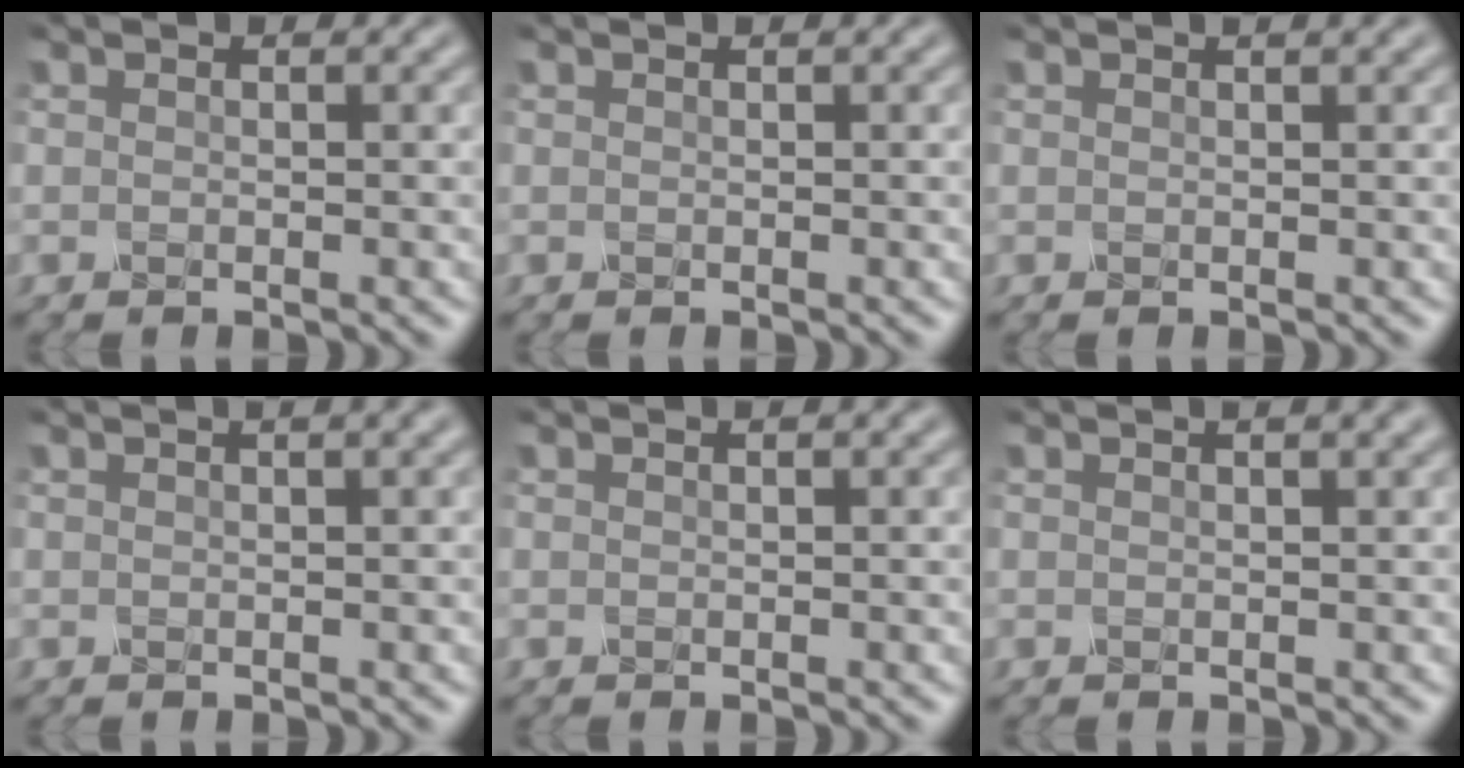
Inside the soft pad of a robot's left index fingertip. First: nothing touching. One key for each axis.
{"total": 0.0}
{"total": 1.5, "fx": 1.0, "fy": 0.5, "fz": 1.0, "tx": -0.011, "ty": 0.003, "tz": 0.004}
{"total": 2.1, "fx": 1.2, "fy": 0.6, "fz": 1.6, "tx": -0.013, "ty": 0.007, "tz": 0.004}
{"total": 0.6, "fx": 0.3, "fy": 0.1, "fz": 0.5, "tx": -0.010, "ty": 0.001, "tz": 0.002}
{"total": 2.8, "fx": 1.6, "fy": 1.0, "fz": 2.0, "tx": -0.011, "ty": 0.010, "tz": 0.003}